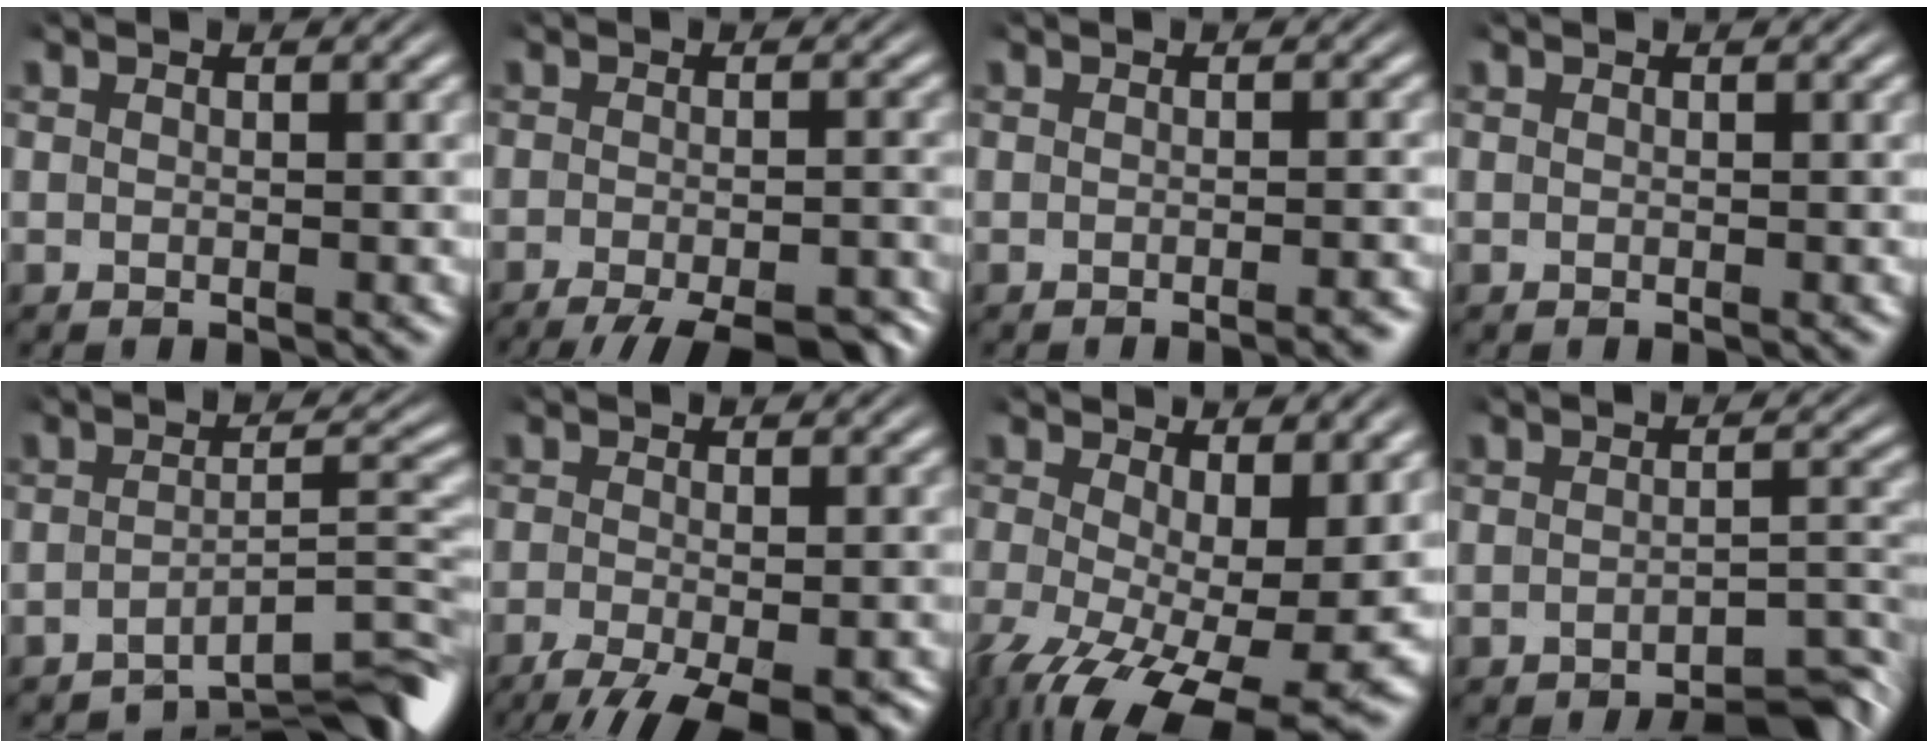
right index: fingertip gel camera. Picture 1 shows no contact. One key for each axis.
{"total": 10.1, "fx": -7.6, "fy": 3.9, "fz": 5.4, "tx": -0.066, "ty": -0.035, "tz": -0.100}
{"total": 1.7, "fx": -1.4, "fy": 0.1, "fz": 0.9, "tx": -0.006, "ty": 0.004, "tz": -0.026}
{"total": 0.0}
{"total": 8.2, "fx": -5.9, "fy": 1.8, "fz": 5.4, "tx": -0.057, "ty": -0.025, "tz": -0.078}
{"total": 10.6, "fx": -6.6, "fy": 4.9, "fz": 6.7, "tx": -0.110, "ty": -0.057, "tz": -0.072}
{"total": 9.3, "fx": -4.7, "fy": 4.3, "fz": 6.8, "tx": -0.128, "ty": -0.075, "tz": -0.037}
{"total": 5.8, "fx": -4.7, "fy": 1.3, "fz": 3.1, "tx": -0.028, "ty": -0.010, "tz": -0.071}